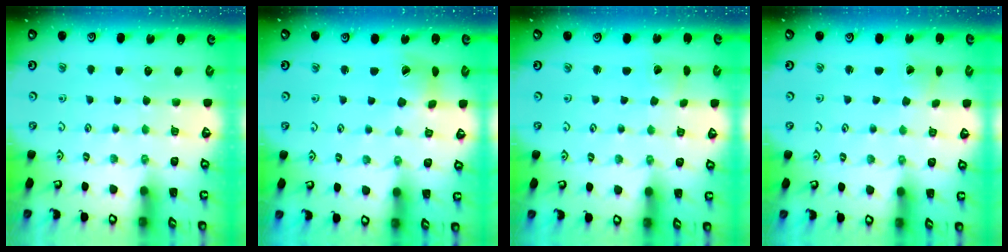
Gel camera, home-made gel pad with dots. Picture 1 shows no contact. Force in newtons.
{"total": 5.4, "press": 5.4, "slide": 0.5}
{"total": 2.0, "press": 2.0, "slide": 0.1}
{"total": 0.7, "press": 0.7, "slide": 0.0}